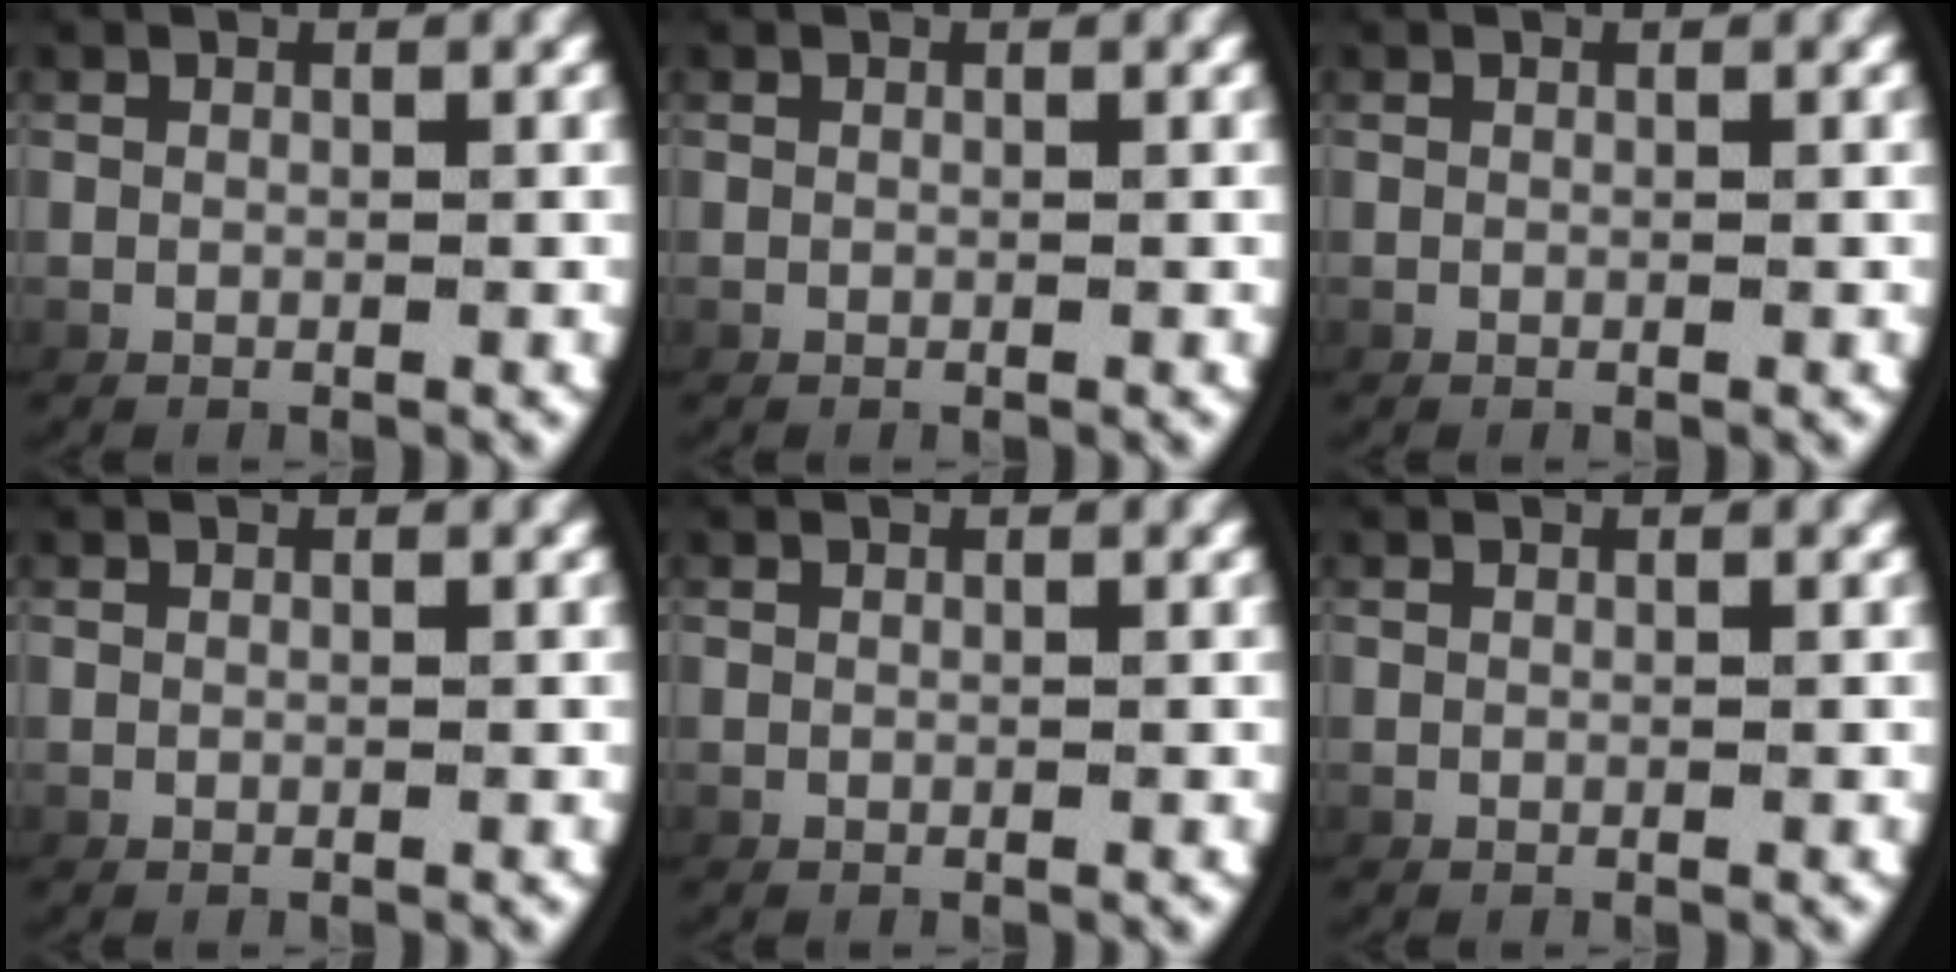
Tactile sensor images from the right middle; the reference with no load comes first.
{"total": 0.0}
{"total": 0.0}
{"total": 0.0}
{"total": 0.0}
{"total": 0.0}